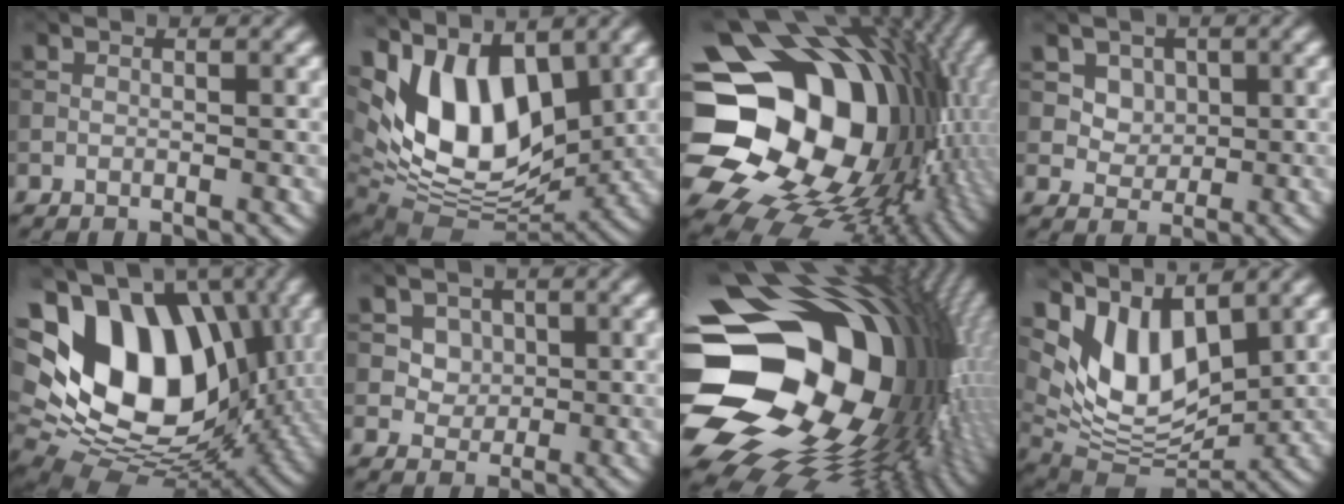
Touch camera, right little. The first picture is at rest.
{"total": 12.0, "force": [2.8, 7.2, 9.1], "torque": [-0.166, -0.008, 0.047]}
{"total": 21.0, "force": [0.5, 16.6, 13.0], "torque": [-0.250, -0.013, 0.032]}
{"total": 3.9, "force": [1.8, 3.0, 1.7], "torque": [-0.044, -0.012, 0.047]}
{"total": 18.1, "force": [2.6, 12.4, 12.9], "torque": [-0.228, 0.001, 0.050]}
{"total": 3.6, "force": [1.5, 2.8, 1.5], "torque": [-0.039, -0.011, 0.038]}
{"total": 22.0, "force": [1.0, 15.9, 15.1], "torque": [-0.303, -0.044, 0.042]}
{"total": 8.5, "force": [3.5, 4.7, 6.2], "torque": [-0.120, -0.012, 0.067]}